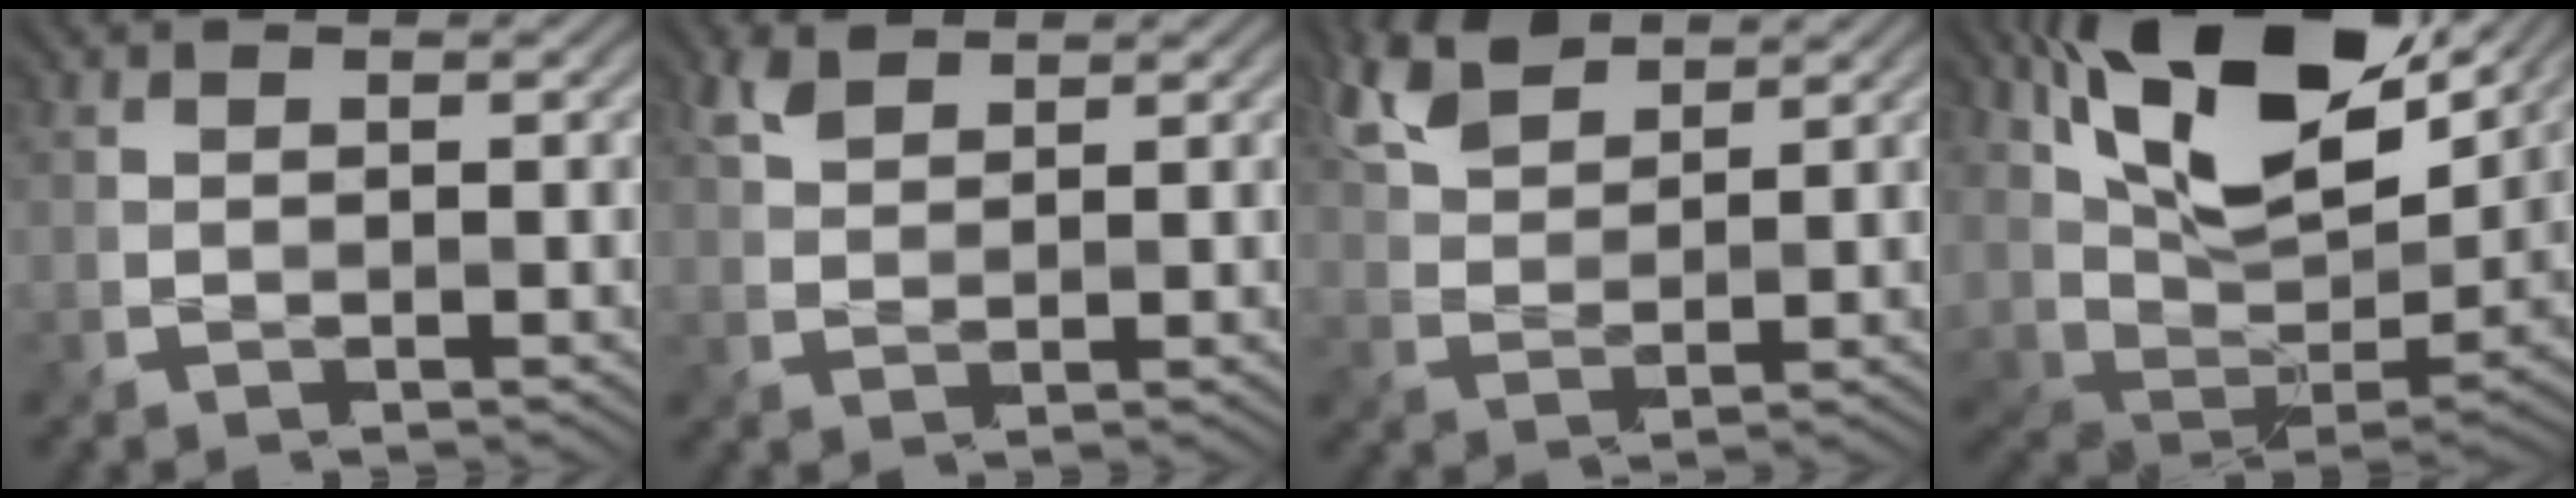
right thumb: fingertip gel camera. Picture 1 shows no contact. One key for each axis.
{"total": 2.8, "fx": 1.9, "fy": 1.3, "fz": 1.6, "tx": -0.042, "ty": 0.005, "tz": 0.043}
{"total": 6.8, "fx": 4.4, "fy": 3.2, "fz": 4.0, "tx": -0.103, "ty": 0.014, "tz": 0.092}
{"total": 18.3, "fx": 9.4, "fy": 9.2, "fz": 12.7, "tx": -0.256, "ty": 0.012, "tz": 0.167}